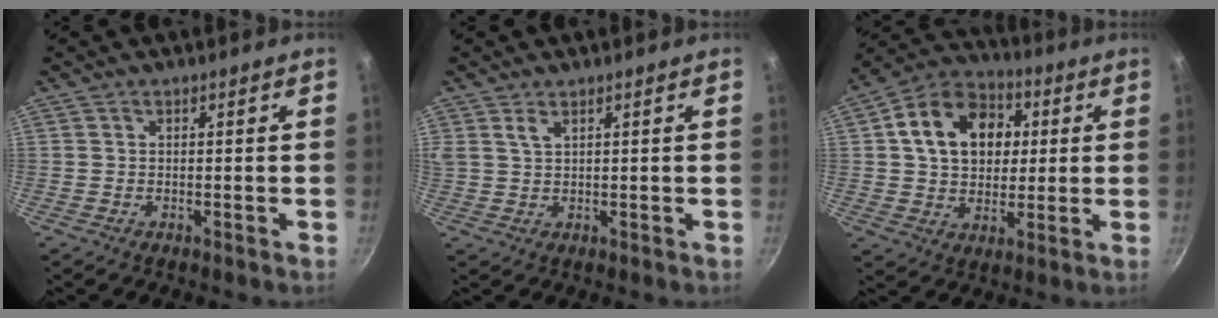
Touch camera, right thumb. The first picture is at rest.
{"total": 2.3, "force": [1.4, 0.9, 1.6], "torque": [-0.030, -0.004, 0.031]}
{"total": 16.3, "force": [3.5, 12.3, 10.2], "torque": [-0.141, 0.020, 0.047]}